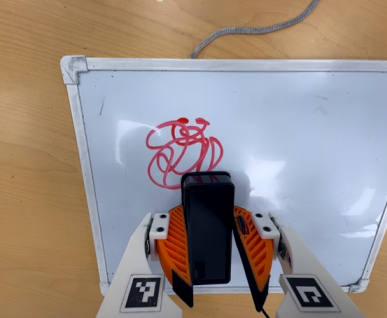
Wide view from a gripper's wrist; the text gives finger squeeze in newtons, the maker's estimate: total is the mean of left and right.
{"total": 11.4, "left": 12.7, "right": 10.2}